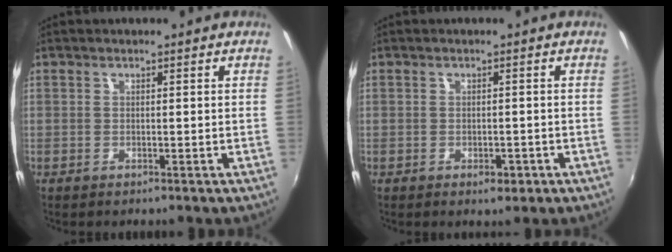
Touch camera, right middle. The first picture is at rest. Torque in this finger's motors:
{"motor_torque": [0.86, -1.28, 0.42, 0.13]}